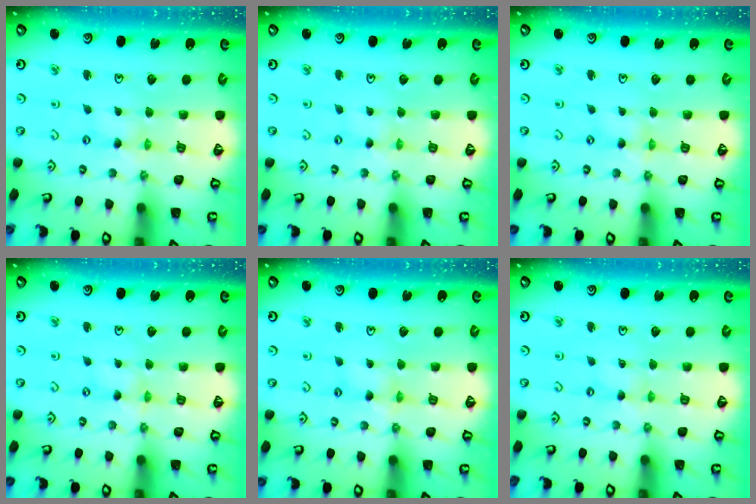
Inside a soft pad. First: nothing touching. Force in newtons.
{"total": 1.0, "press": 1.0, "slide": 0.2}
{"total": 0.0}
{"total": 0.0}
{"total": 2.9, "press": 2.9, "slide": 0.3}
{"total": 0.0}